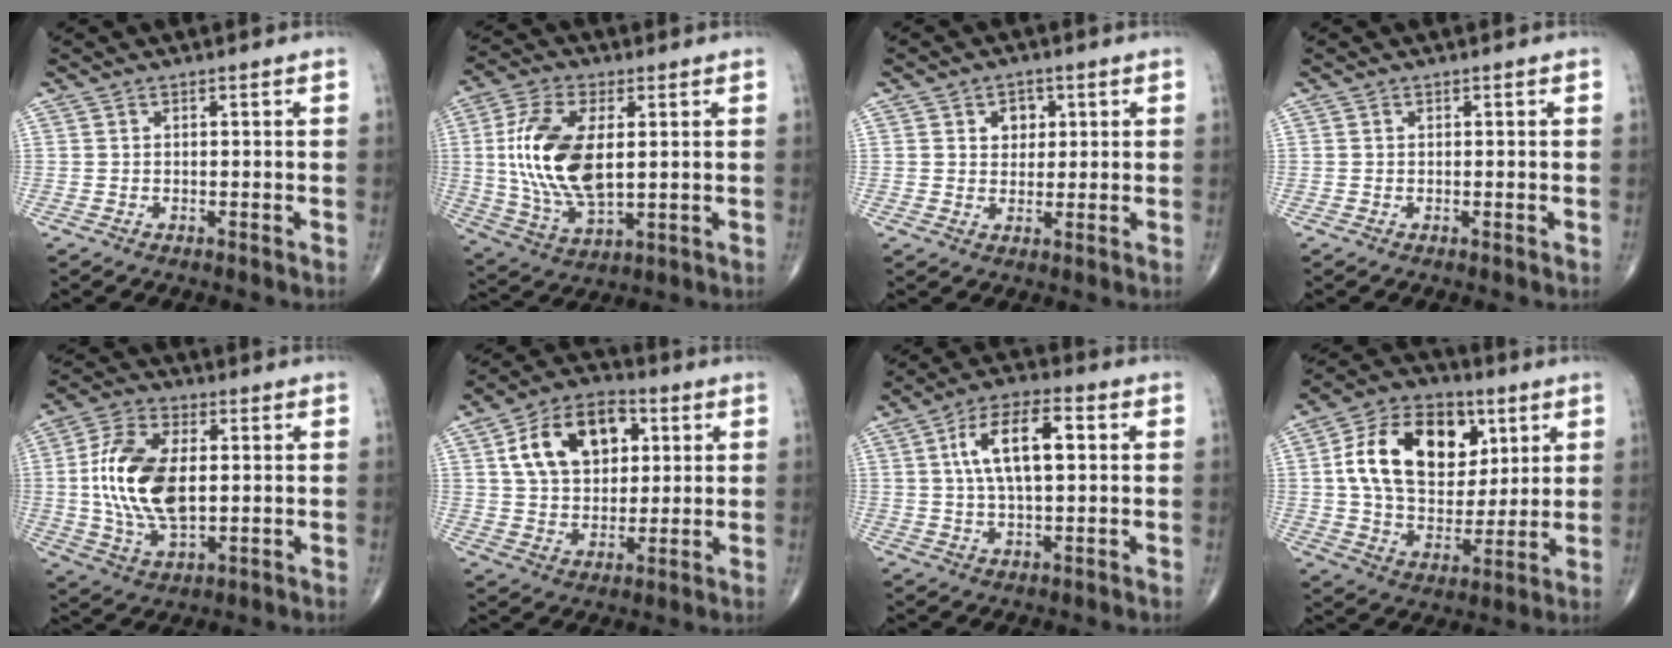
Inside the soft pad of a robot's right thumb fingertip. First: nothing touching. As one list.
[{"total": 16.7, "force": [1.9, 8.4, 14.3], "torque": [-0.290, -0.009, 0.041]}, {"total": 4.0, "force": [1.4, 3.2, 2.0], "torque": [-0.004, -0.004, 0.018]}, {"total": 0.0}, {"total": 16.0, "force": [1.0, 8.6, 13.4], "torque": [-0.266, 0.000, 0.020]}, {"total": 15.9, "force": [4.9, 10.5, 10.8], "torque": [-0.154, 0.003, 0.081]}, {"total": 11.9, "force": [2.4, 5.2, 10.4], "torque": [-0.181, 0.014, 0.038]}, {"total": 20.9, "force": [5.8, 14.1, 14.3], "torque": [-0.218, -0.008, 0.099]}]